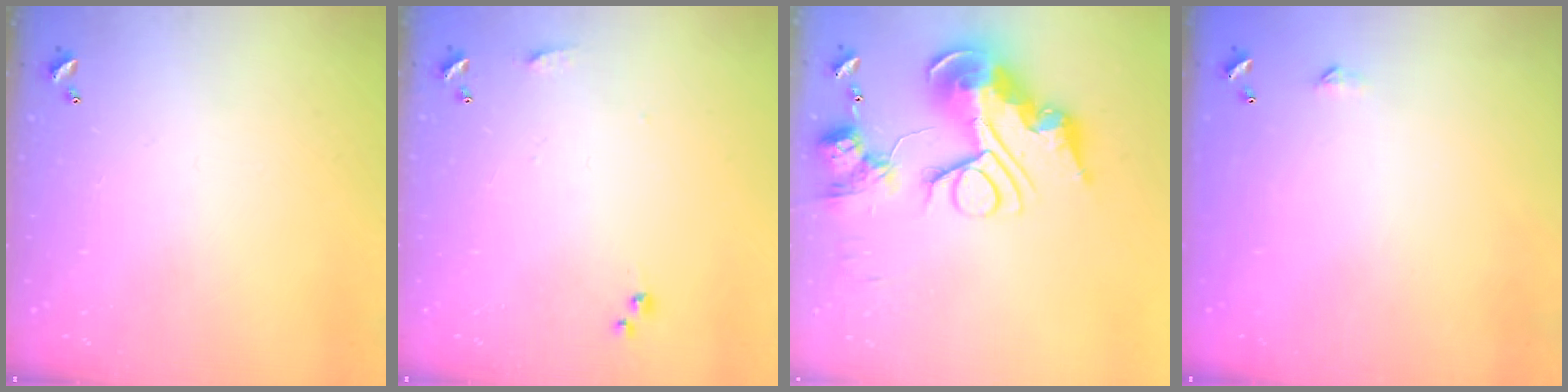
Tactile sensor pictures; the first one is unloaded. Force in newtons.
{"total": 5.1, "press": 5.0, "slide": 0.7}
{"total": 0.9, "press": 0.9, "slide": 0.0}
{"total": 2.3, "press": 2.3, "slide": 0.4}